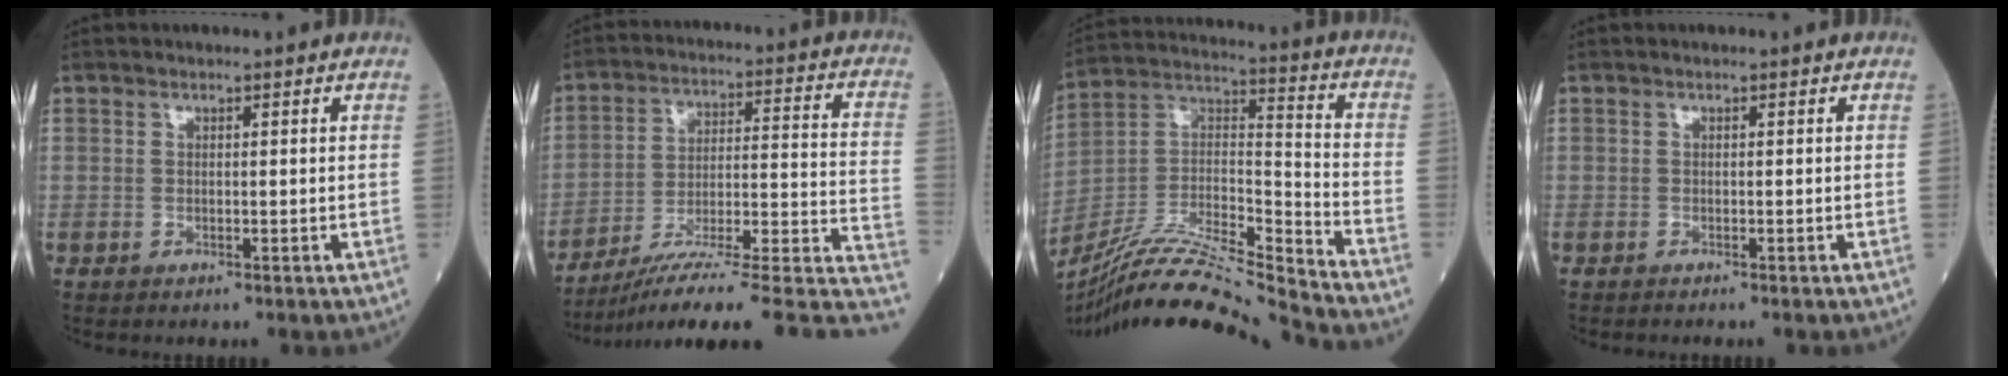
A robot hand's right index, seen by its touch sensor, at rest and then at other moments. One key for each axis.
{"total": 22.7, "fx": -17.4, "fy": 0.8, "fz": 14.6, "tx": -0.133, "ty": 0.026, "tz": -0.259}
{"total": 21.3, "fx": -19.6, "fy": -1.1, "fz": 8.2, "tx": -0.182, "ty": 0.003, "tz": -0.348}
{"total": 0.9, "fx": -0.9, "fy": -0.1, "fz": 0.3, "tx": -0.004, "ty": -0.001, "tz": -0.014}